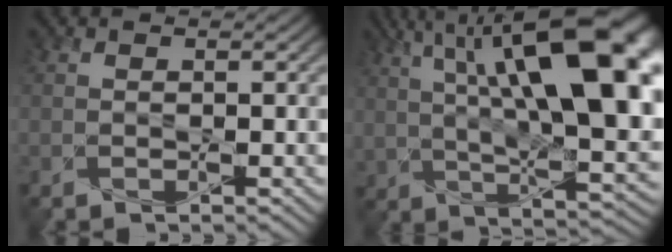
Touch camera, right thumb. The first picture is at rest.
{"total": 20.7, "force": [6.6, 9.1, 17.4], "torque": [-0.250, 0.026, 0.096]}